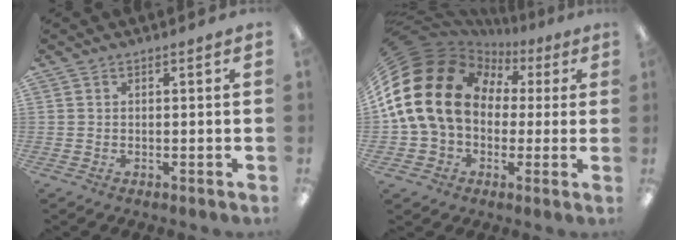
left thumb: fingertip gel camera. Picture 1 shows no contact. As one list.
[{"total": 22.2, "force": [4.0, 17.4, 13.1], "torque": [-0.280, -0.010, 0.079]}]